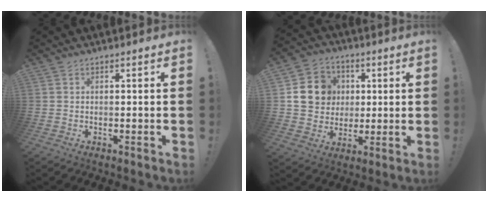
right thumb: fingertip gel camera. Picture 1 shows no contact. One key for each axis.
{"total": 14.5, "fx": 2.5, "fy": 13.0, "fz": 5.9, "tx": -0.064, "ty": 0.002, "tz": 0.064}